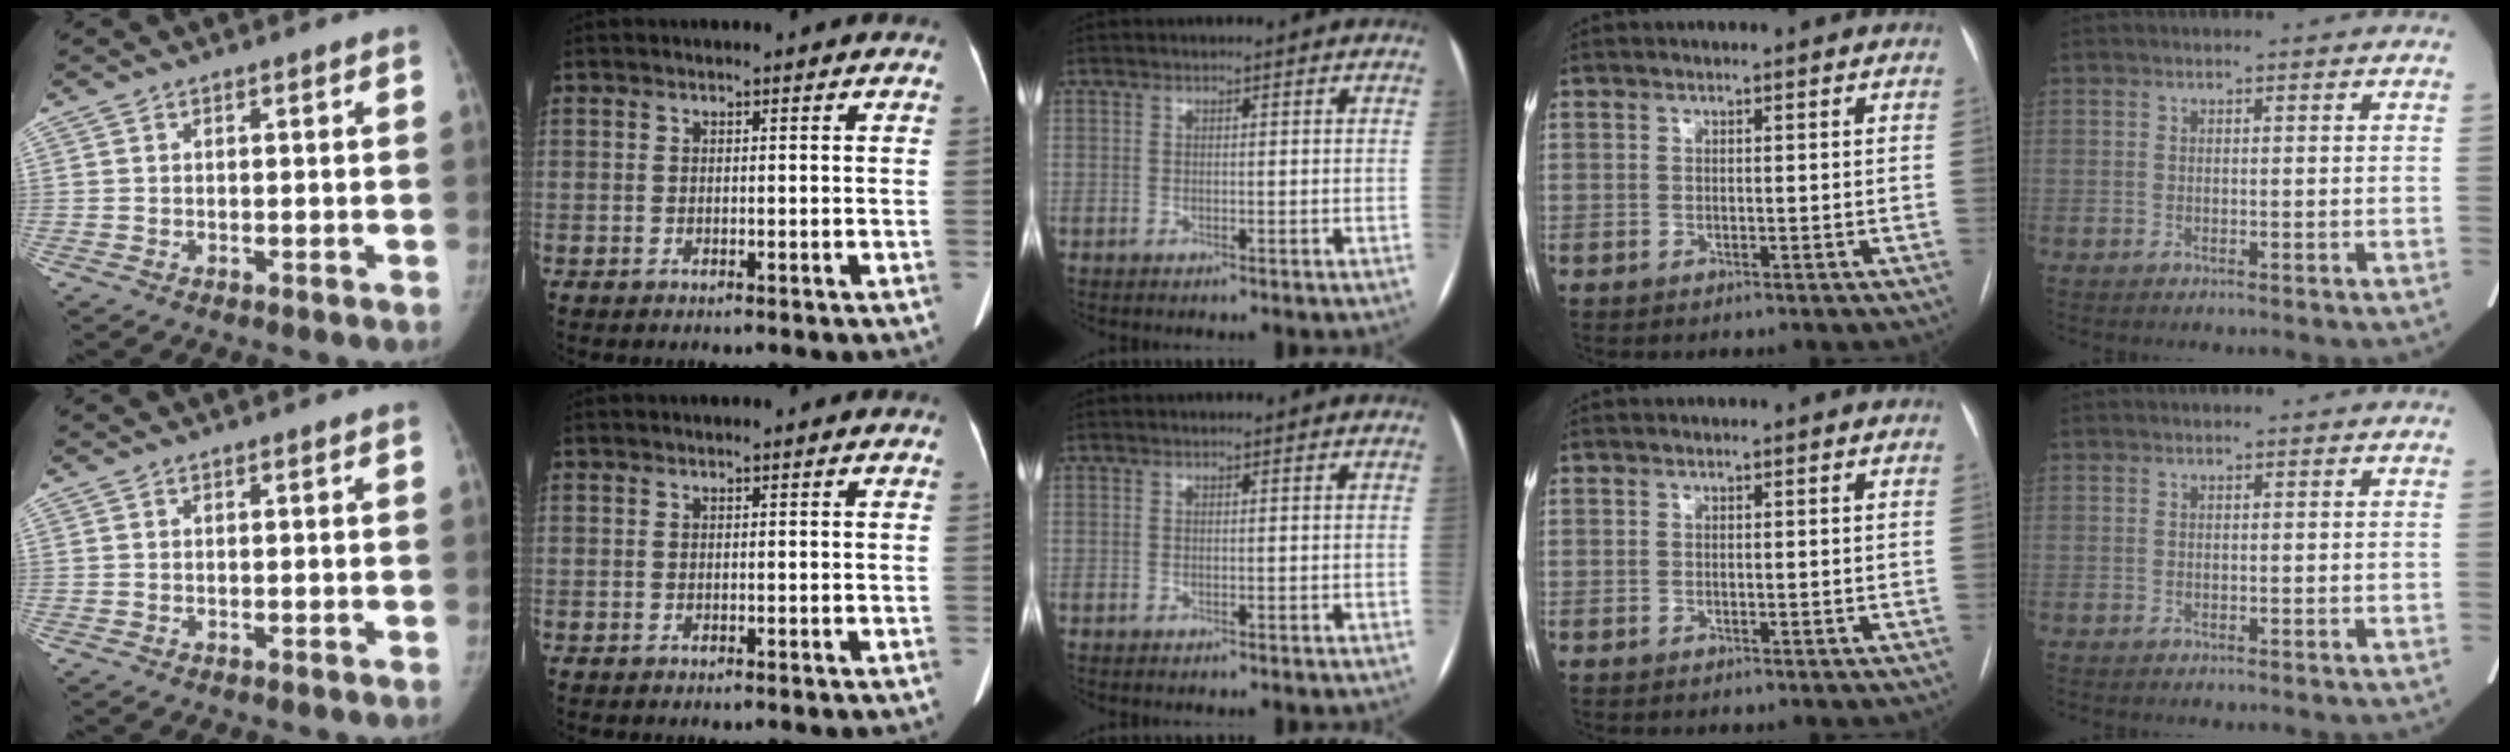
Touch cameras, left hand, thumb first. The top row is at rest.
{}